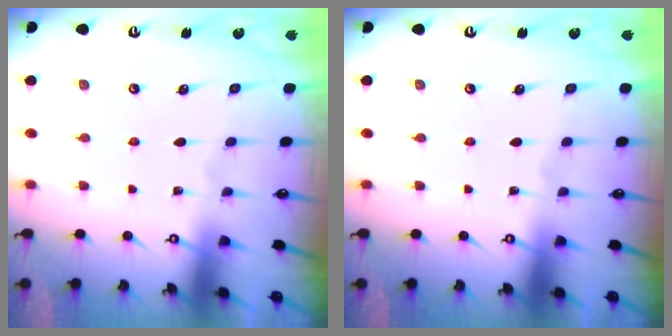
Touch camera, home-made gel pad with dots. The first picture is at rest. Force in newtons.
{"total": 0.0}